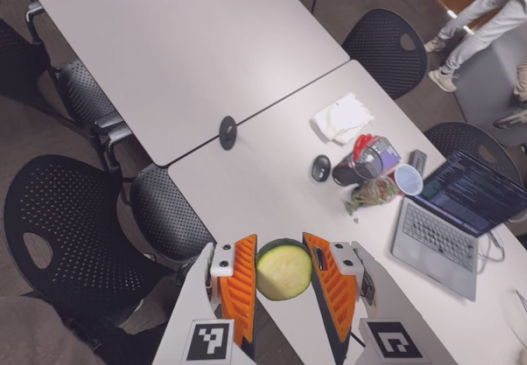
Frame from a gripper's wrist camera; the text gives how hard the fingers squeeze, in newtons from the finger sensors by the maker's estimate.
{"total": 11.8, "left": 12.0, "right": 11.6}